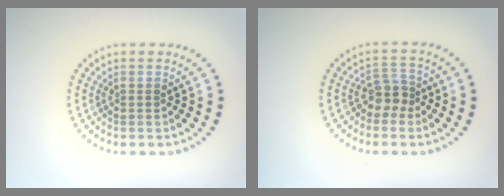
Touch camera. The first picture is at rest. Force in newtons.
{"total": 2.2, "press": 1.6, "slide": 1.4}